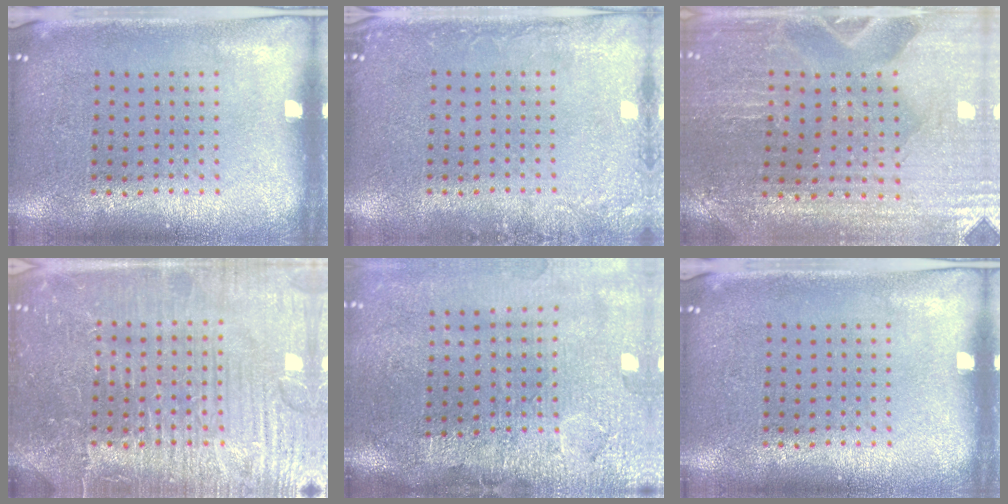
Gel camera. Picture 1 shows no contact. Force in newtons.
{"total": 2.0, "press": 2.0, "slide": 0.2}
{"total": 1.5, "press": 1.4, "slide": 0.2}
{"total": 7.7, "press": 7.6, "slide": 0.9}
{"total": 4.6, "press": 3.7, "slide": 2.8}
{"total": 0.0}